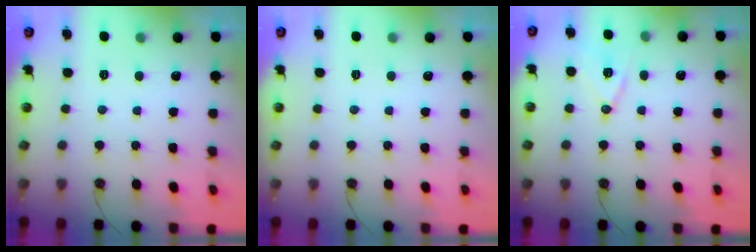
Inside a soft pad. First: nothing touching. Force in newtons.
{"total": 0.0}
{"total": 10.4, "press": 9.9, "slide": 3.3}